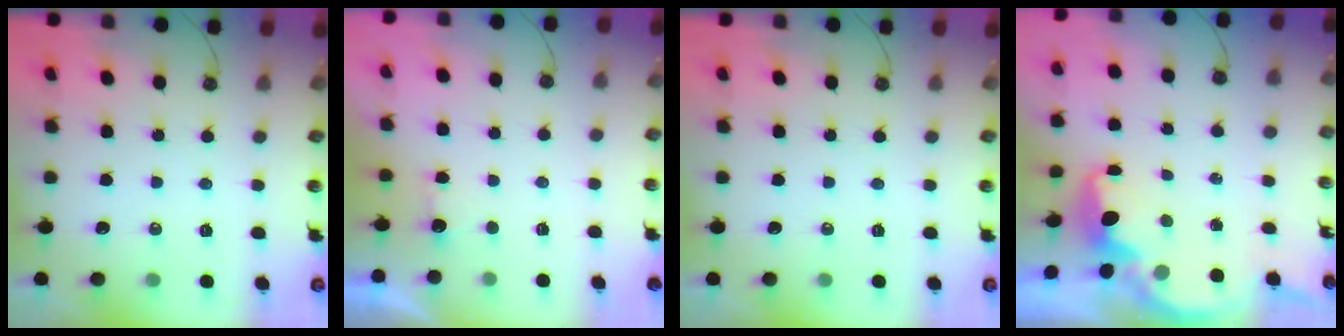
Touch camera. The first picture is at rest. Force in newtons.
{"total": 1.0, "press": 0.7, "slide": 0.7}
{"total": 0.0}
{"total": 2.3, "press": 2.2, "slide": 0.7}